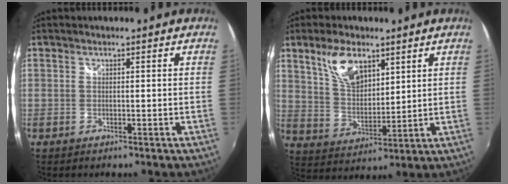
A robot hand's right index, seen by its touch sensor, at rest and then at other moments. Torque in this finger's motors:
{"motor_torque": [0.25, 0.17, 0.29, 0.11]}